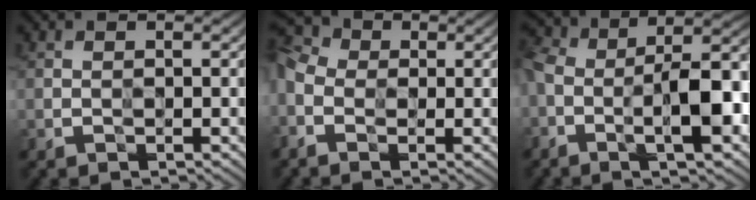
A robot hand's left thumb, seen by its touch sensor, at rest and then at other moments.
{"total": 6.2, "force": [-1.2, 4.7, 3.8], "torque": [-0.106, 0.005, -0.036]}
{"total": 11.7, "force": [-3.3, 4.8, 10.1], "torque": [-0.186, 0.004, -0.058]}